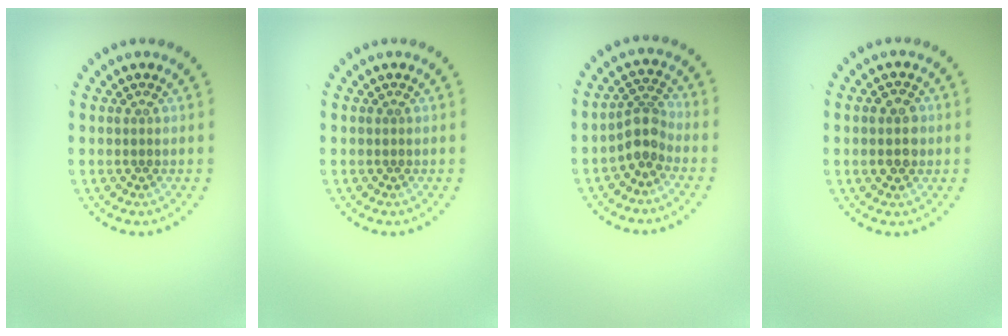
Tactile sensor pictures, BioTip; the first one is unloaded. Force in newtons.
{"total": 0.0}
{"total": 2.7, "press": 2.1, "slide": 1.7}
{"total": 3.0, "press": 3.0, "slide": 0.0}